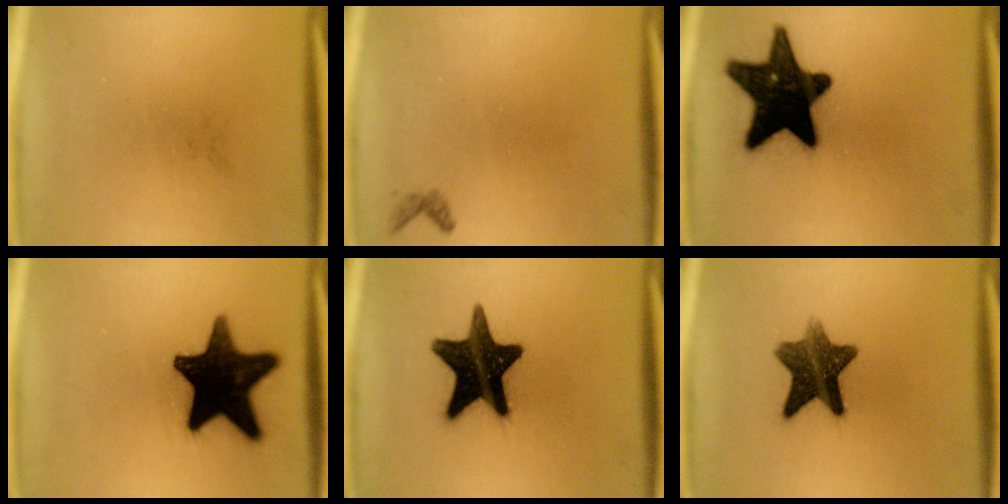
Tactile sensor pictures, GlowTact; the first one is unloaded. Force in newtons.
{"total": 0.7}
{"total": 18.7}
{"total": 19.6}
{"total": 17.5}
{"total": 10.5}